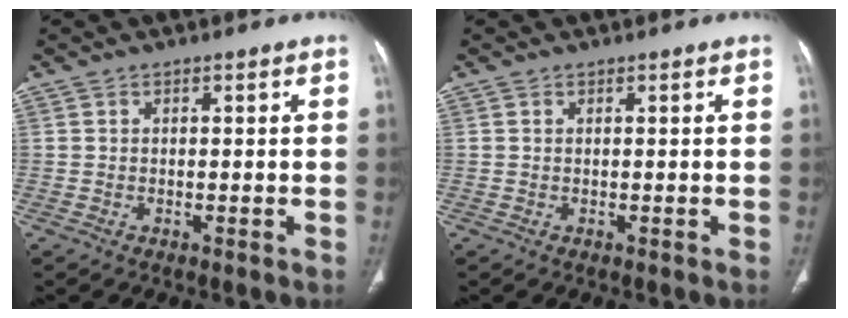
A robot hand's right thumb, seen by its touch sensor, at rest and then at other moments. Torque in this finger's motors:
{"motor_torque": [-0.21, 0.40, 0.13, -0.26, 0.01]}